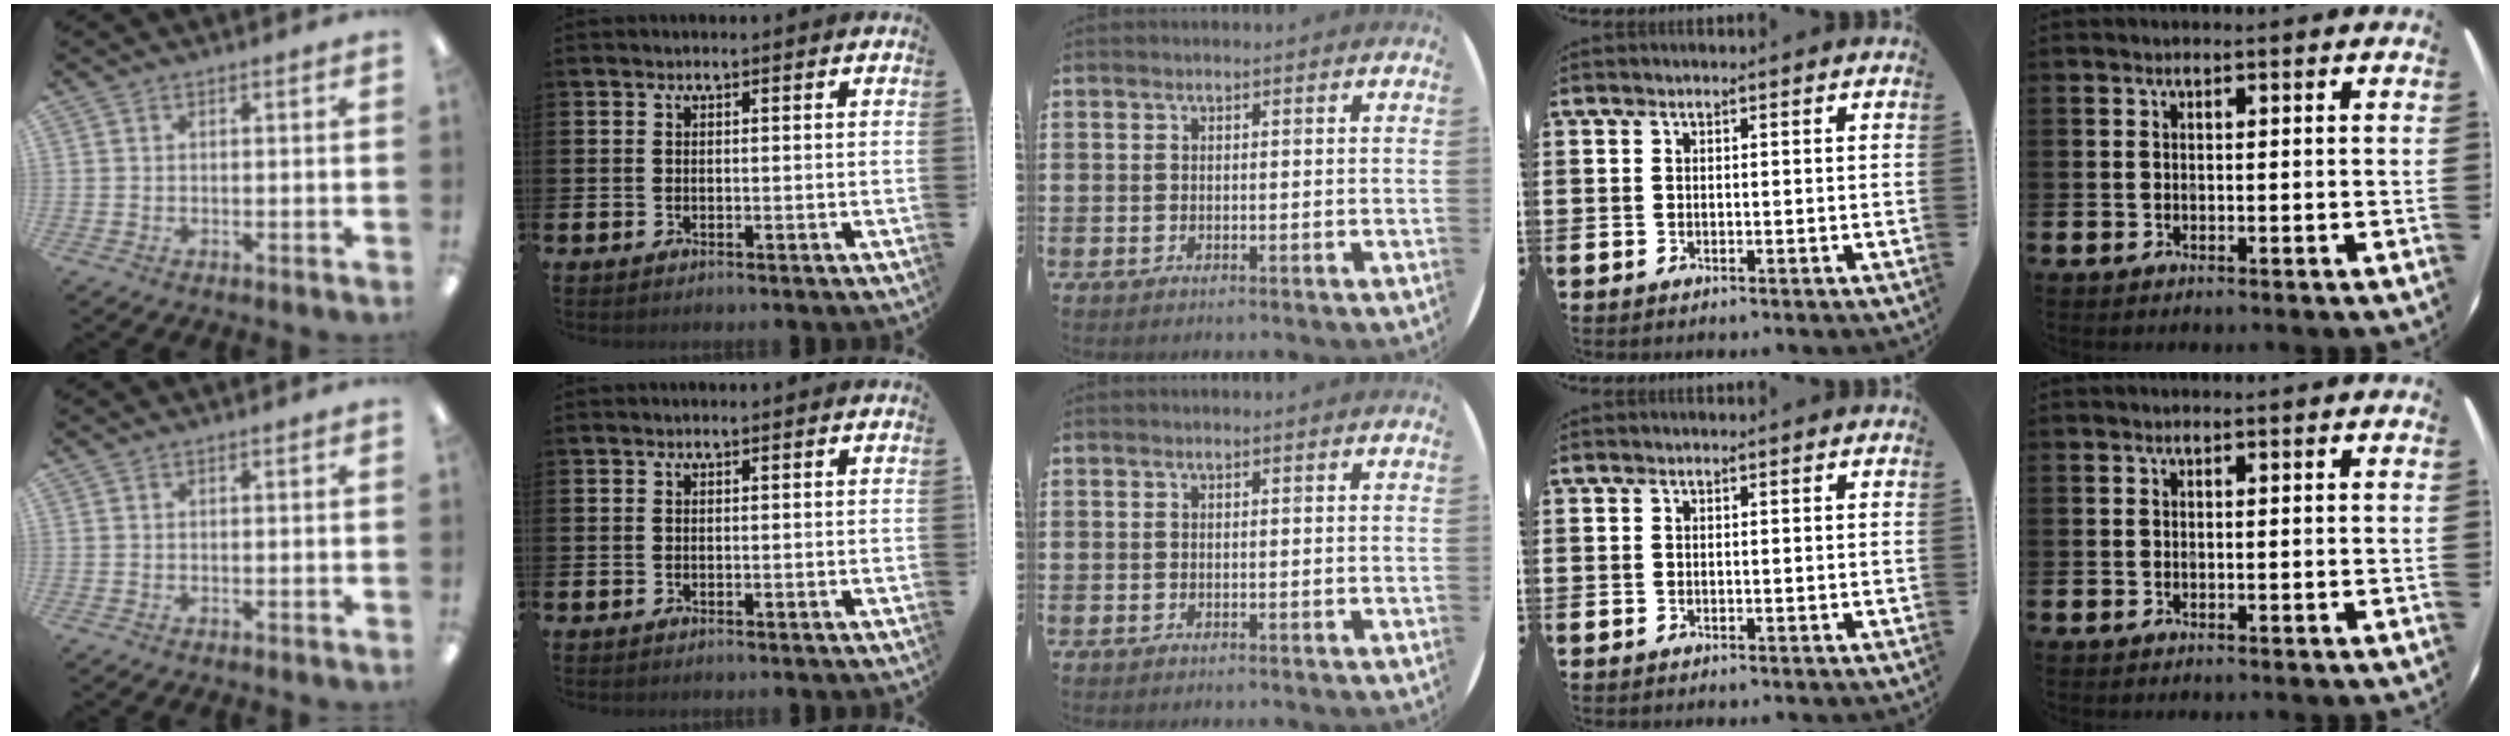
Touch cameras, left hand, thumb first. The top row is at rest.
{}